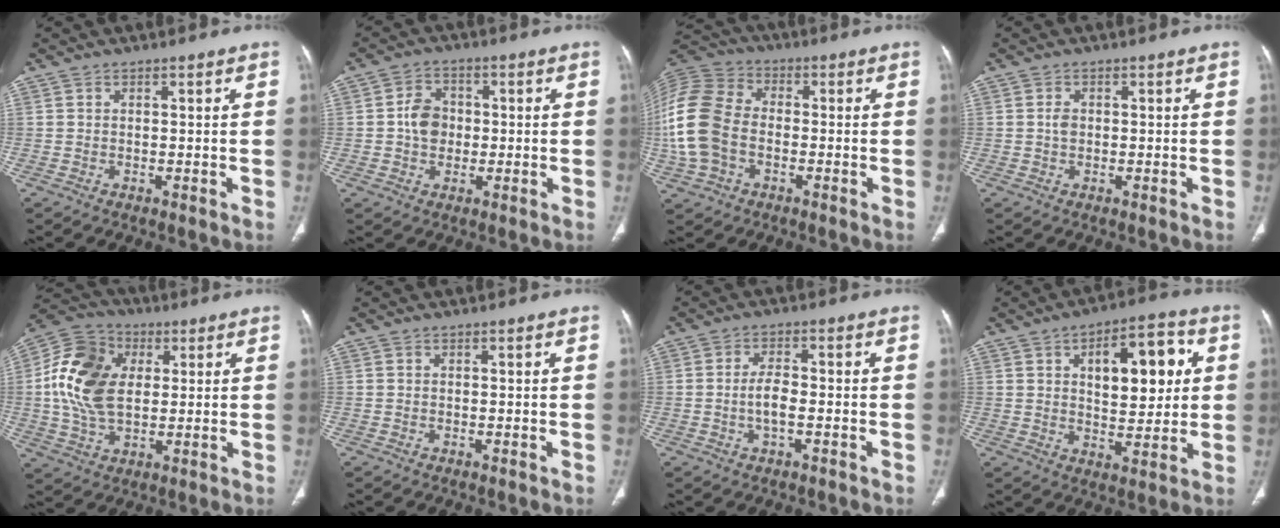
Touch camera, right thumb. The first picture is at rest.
{"total": 5.8, "force": [-0.1, 4.7, 3.3], "torque": [-0.038, 0.011, -0.008]}
{"total": 15.7, "force": [-2.4, 11.0, 11.0], "torque": [-0.242, 0.025, -0.051]}
{"total": 1.5, "force": [0.0, 1.1, 1.0], "torque": [-0.016, 0.002, 0.000]}
{"total": 15.4, "force": [2.2, 10.4, 11.2], "torque": [-0.203, 0.009, 0.035]}
{"total": 0.0}
{"total": 4.1, "force": [-1.0, 1.6, 3.6], "torque": [-0.072, 0.009, -0.022]}
{"total": 14.4, "force": [3.8, 7.1, 12.0], "torque": [-0.131, 0.003, 0.056]}